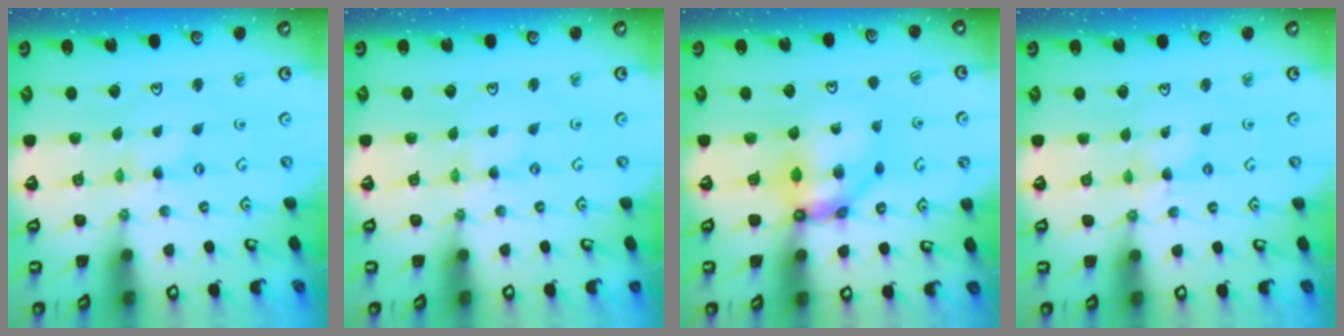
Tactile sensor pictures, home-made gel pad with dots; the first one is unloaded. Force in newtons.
{"total": 0.0}
{"total": 9.9, "press": 9.9, "slide": 1.2}
{"total": 2.6, "press": 2.6, "slide": 0.3}